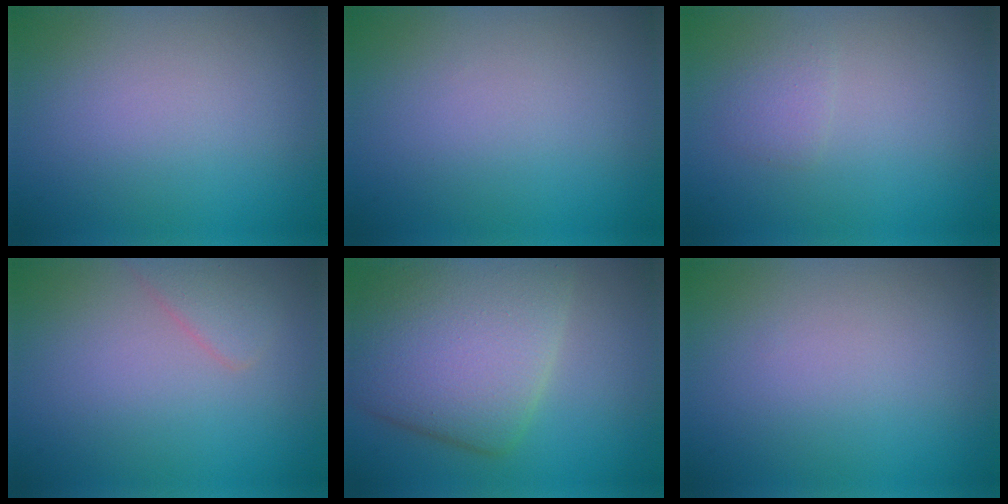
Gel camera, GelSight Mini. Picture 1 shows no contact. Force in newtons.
{"total": 0.0}
{"total": 1.2, "press": 1.2, "slide": 0.1}
{"total": 1.6, "press": 1.6, "slide": 0.1}
{"total": 8.6, "press": 8.6, "slide": 0.4}
{"total": 0.0}